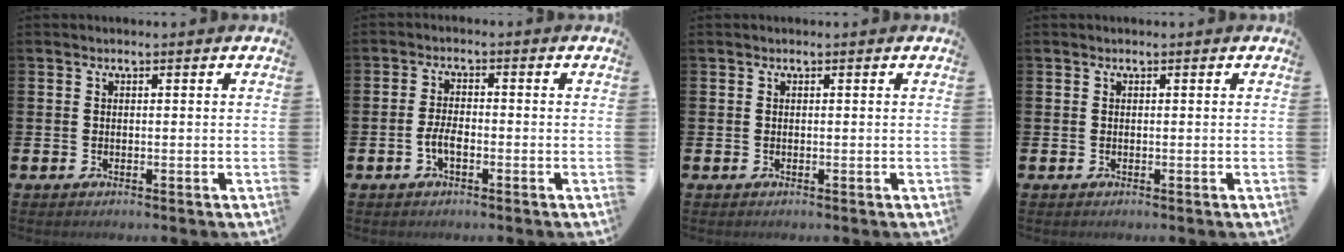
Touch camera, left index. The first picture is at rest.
{"total": 2.7, "force": [-1.0, 1.2, 2.2], "torque": [-0.039, 0.004, -0.021]}
{"total": 0.0}
{"total": 0.0}